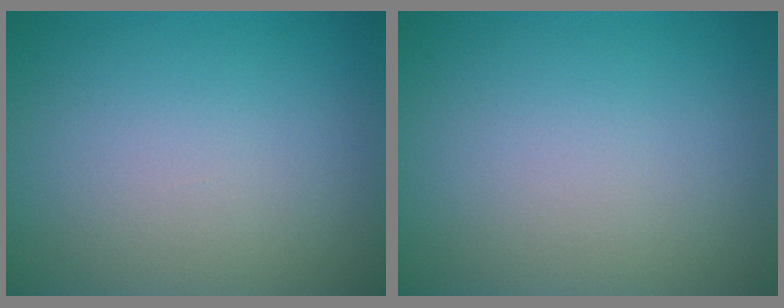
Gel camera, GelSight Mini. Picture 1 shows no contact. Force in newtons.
{"total": 0.0}